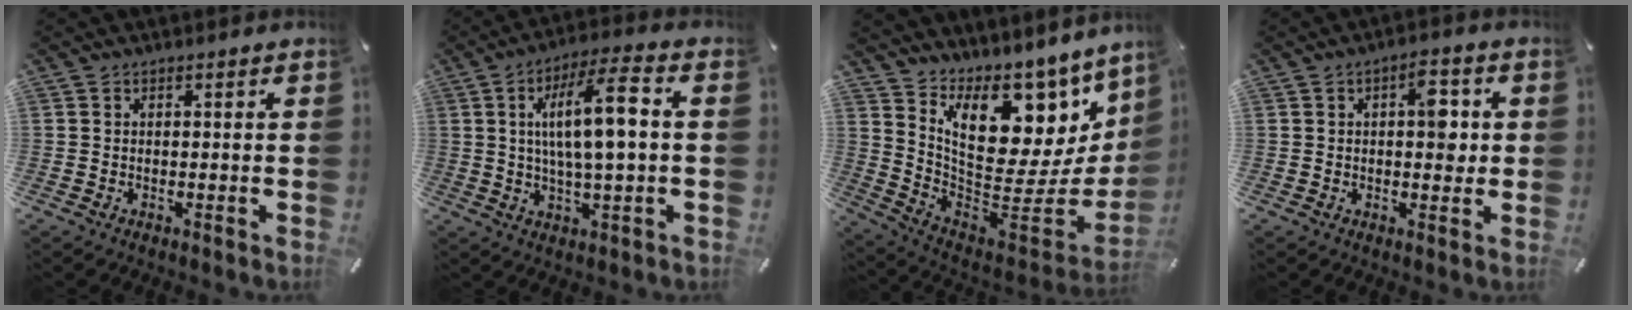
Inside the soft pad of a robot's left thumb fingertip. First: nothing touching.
{"total": 13.1, "force": [1.9, 3.4, 12.5], "torque": [-0.215, 0.006, 0.027]}
{"total": 14.6, "force": [8.9, 8.7, 7.7], "torque": [-0.104, -0.111, 0.158]}
{"total": 6.7, "force": [1.0, 3.4, 5.6], "torque": [-0.059, -0.005, 0.006]}